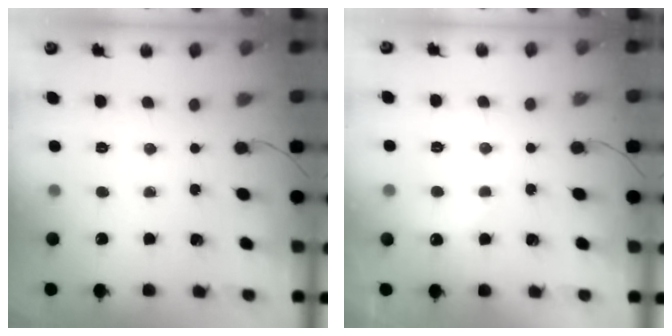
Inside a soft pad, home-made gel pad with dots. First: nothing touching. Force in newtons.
{"total": 3.9, "press": 3.8, "slide": 0.8}